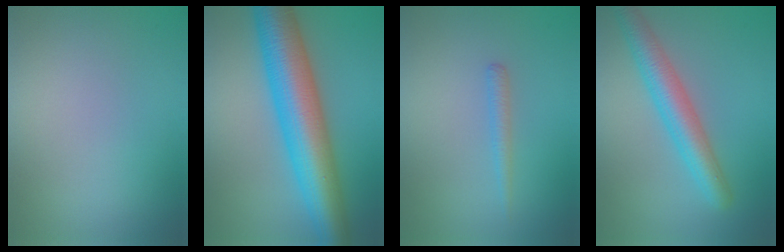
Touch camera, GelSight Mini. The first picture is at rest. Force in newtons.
{"total": 10.8, "press": 10.8, "slide": 0.2}
{"total": 1.1, "press": 1.1, "slide": 0.1}
{"total": 4.9, "press": 4.9, "slide": 0.2}